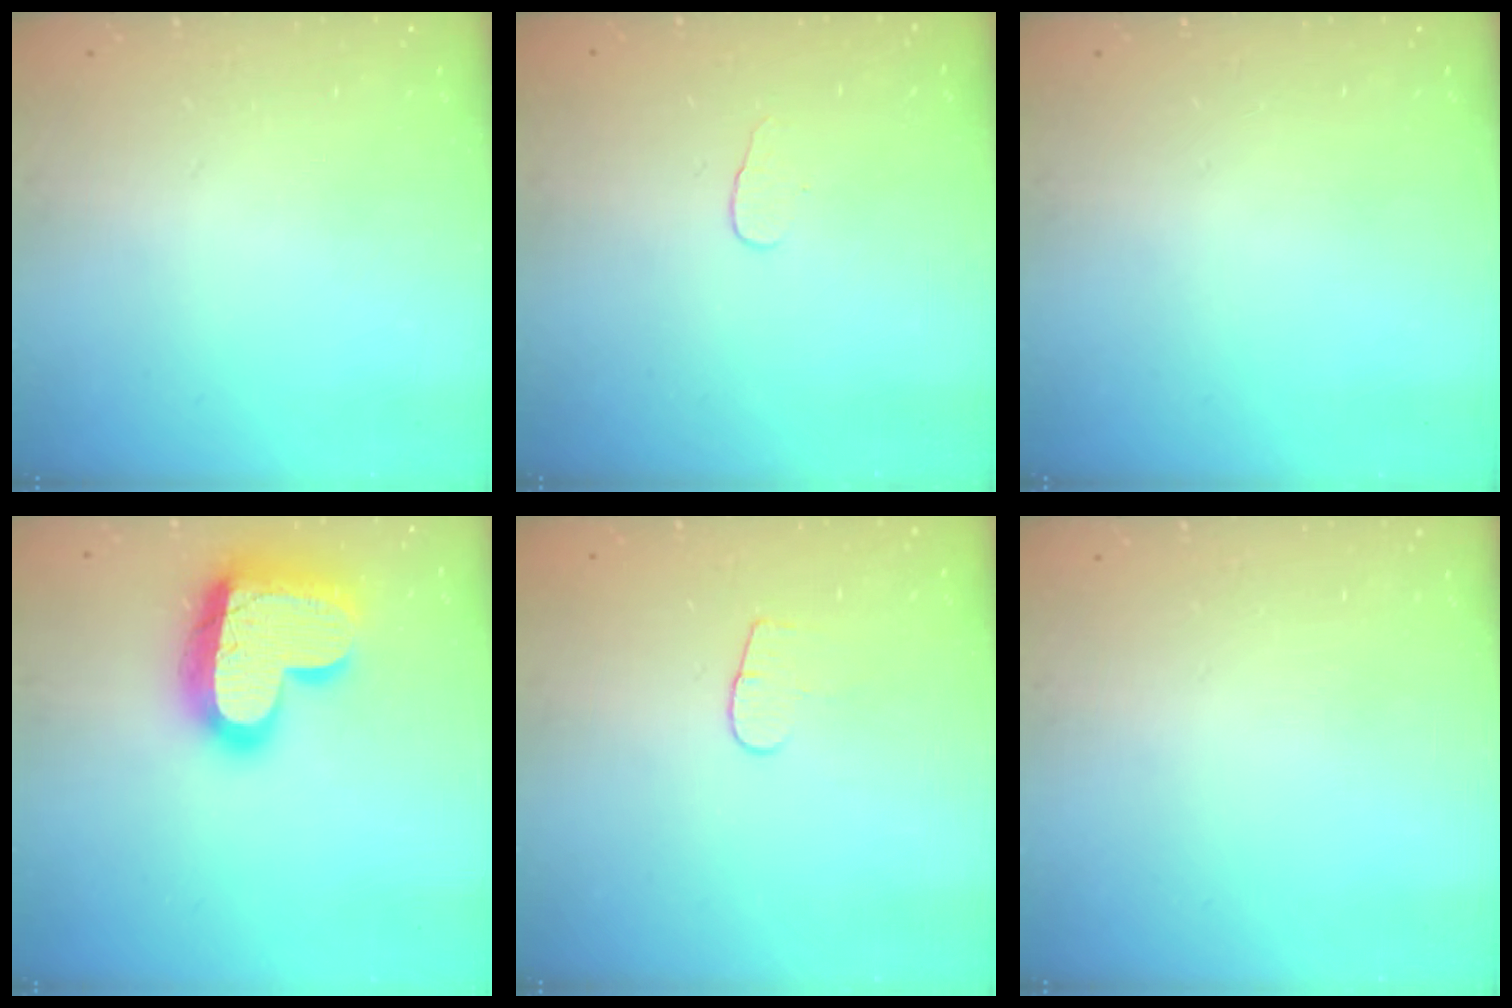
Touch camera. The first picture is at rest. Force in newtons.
{"total": 3.1, "press": 3.1, "slide": 0.3}
{"total": 0.0}
{"total": 22.4, "press": 22.4, "slide": 1.4}
{"total": 4.4, "press": 4.4, "slide": 0.3}
{"total": 0.0}